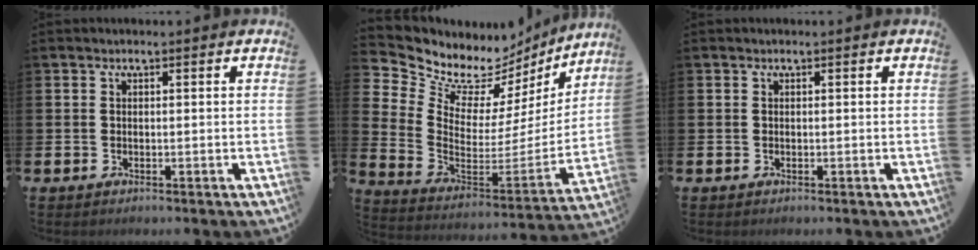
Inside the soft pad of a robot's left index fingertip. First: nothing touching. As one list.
[{"total": 8.2, "force": [7.1, 4.1, 0.9], "torque": [-0.052, -0.072, 0.122]}, {"total": 0.0}]